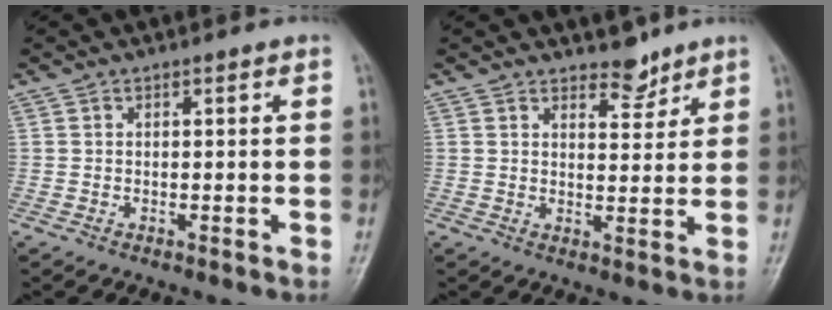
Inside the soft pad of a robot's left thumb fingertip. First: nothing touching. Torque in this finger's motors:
{"motor_torque": [-0.21, -0.07, -0.40, -0.01, 0.04]}